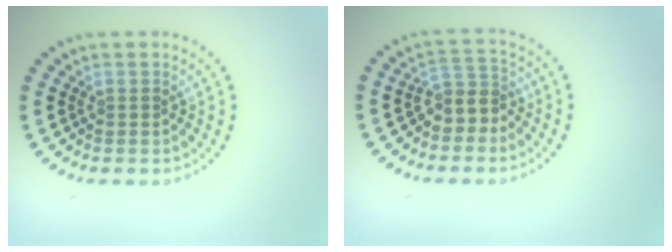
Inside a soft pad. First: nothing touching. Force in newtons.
{"total": 2.8, "press": 2.3, "slide": 1.6}